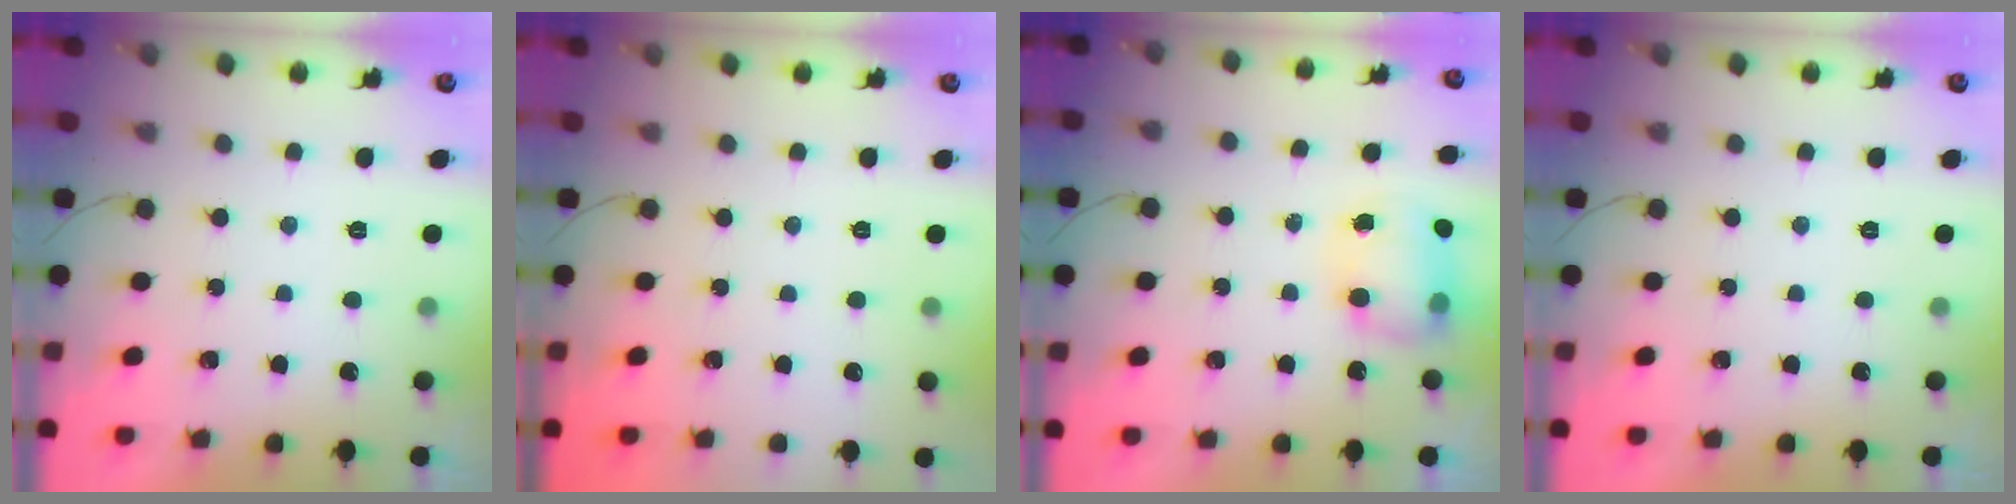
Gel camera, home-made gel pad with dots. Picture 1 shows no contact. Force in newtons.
{"total": 0.0}
{"total": 7.4, "press": 7.3, "slide": 1.2}
{"total": 0.0}